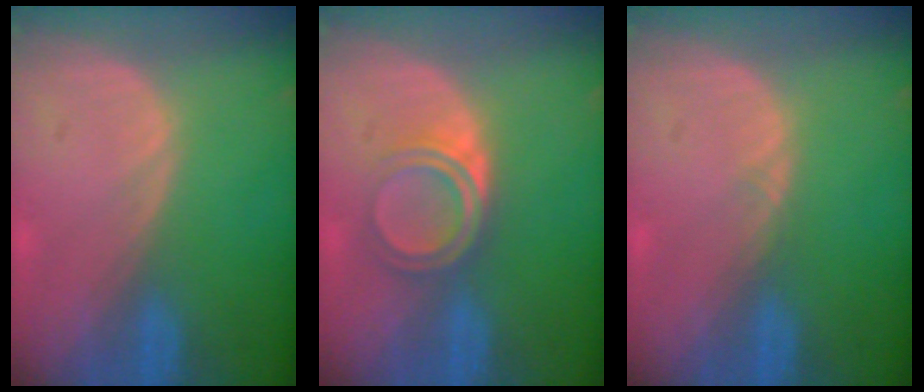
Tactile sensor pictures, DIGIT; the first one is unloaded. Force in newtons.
{"total": 5.1, "press": 4.3, "slide": 2.6}
{"total": 0.5, "press": 0.5, "slide": 0.1}